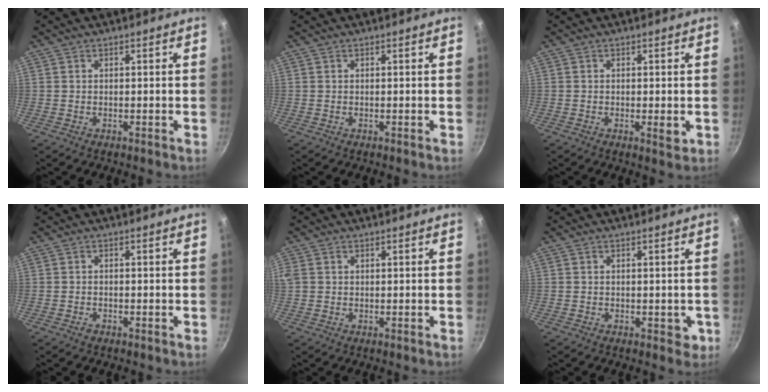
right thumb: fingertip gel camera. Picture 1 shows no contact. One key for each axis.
{"total": 0.0}
{"total": 2.2, "fx": -0.4, "fy": 0.7, "fz": 2.0, "tx": -0.027, "ty": -0.004, "tz": -0.005}
{"total": 0.6, "fx": -0.5, "fy": 0.3, "fz": 0.2, "tx": -0.003, "ty": 0.002, "tz": -0.010}
{"total": 2.4, "fx": 0.5, "fy": 2.0, "fz": 1.2, "tx": -0.041, "ty": 0.008, "tz": 0.014}
{"total": 2.3, "fx": -0.6, "fy": 1.5, "fz": 1.7, "tx": 0.002, "ty": 0.003, "tz": -0.004}